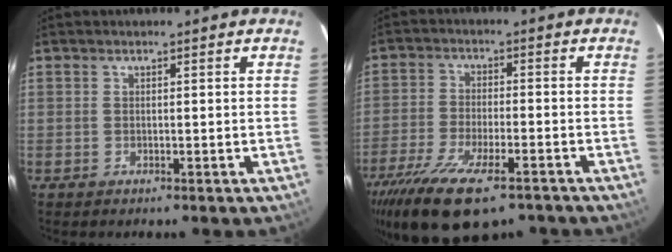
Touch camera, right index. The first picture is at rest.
{"total": 17.4, "force": [-12.0, 6.0, 11.0], "torque": [-0.229, -0.051, -0.205]}